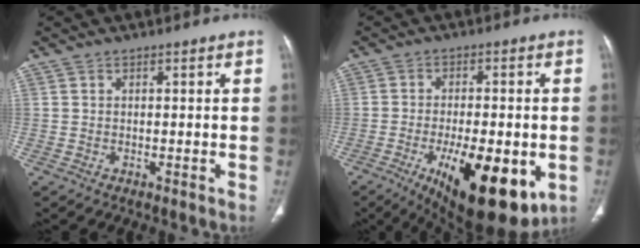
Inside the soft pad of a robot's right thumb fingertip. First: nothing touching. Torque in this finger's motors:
{"motor_torque": [2.44, 1.90, 1.37, -1.40, 0.60]}